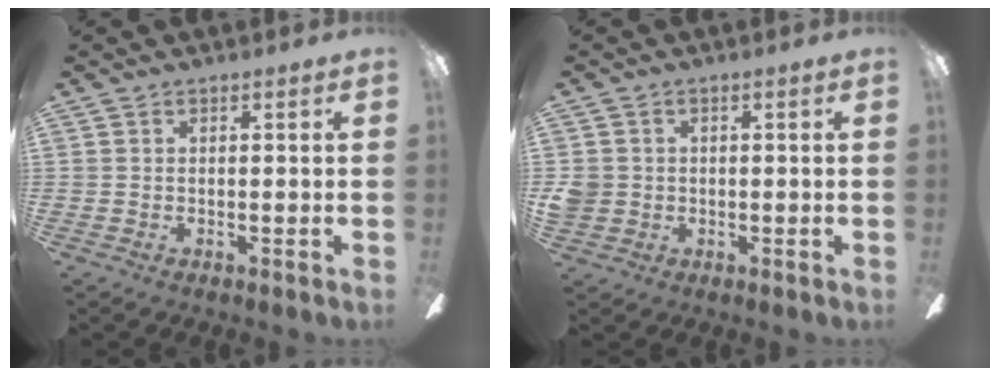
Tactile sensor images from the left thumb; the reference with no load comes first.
{"total": 3.5, "force": [0.0, 3.4, 0.9], "torque": [-0.011, 0.007, 0.001]}